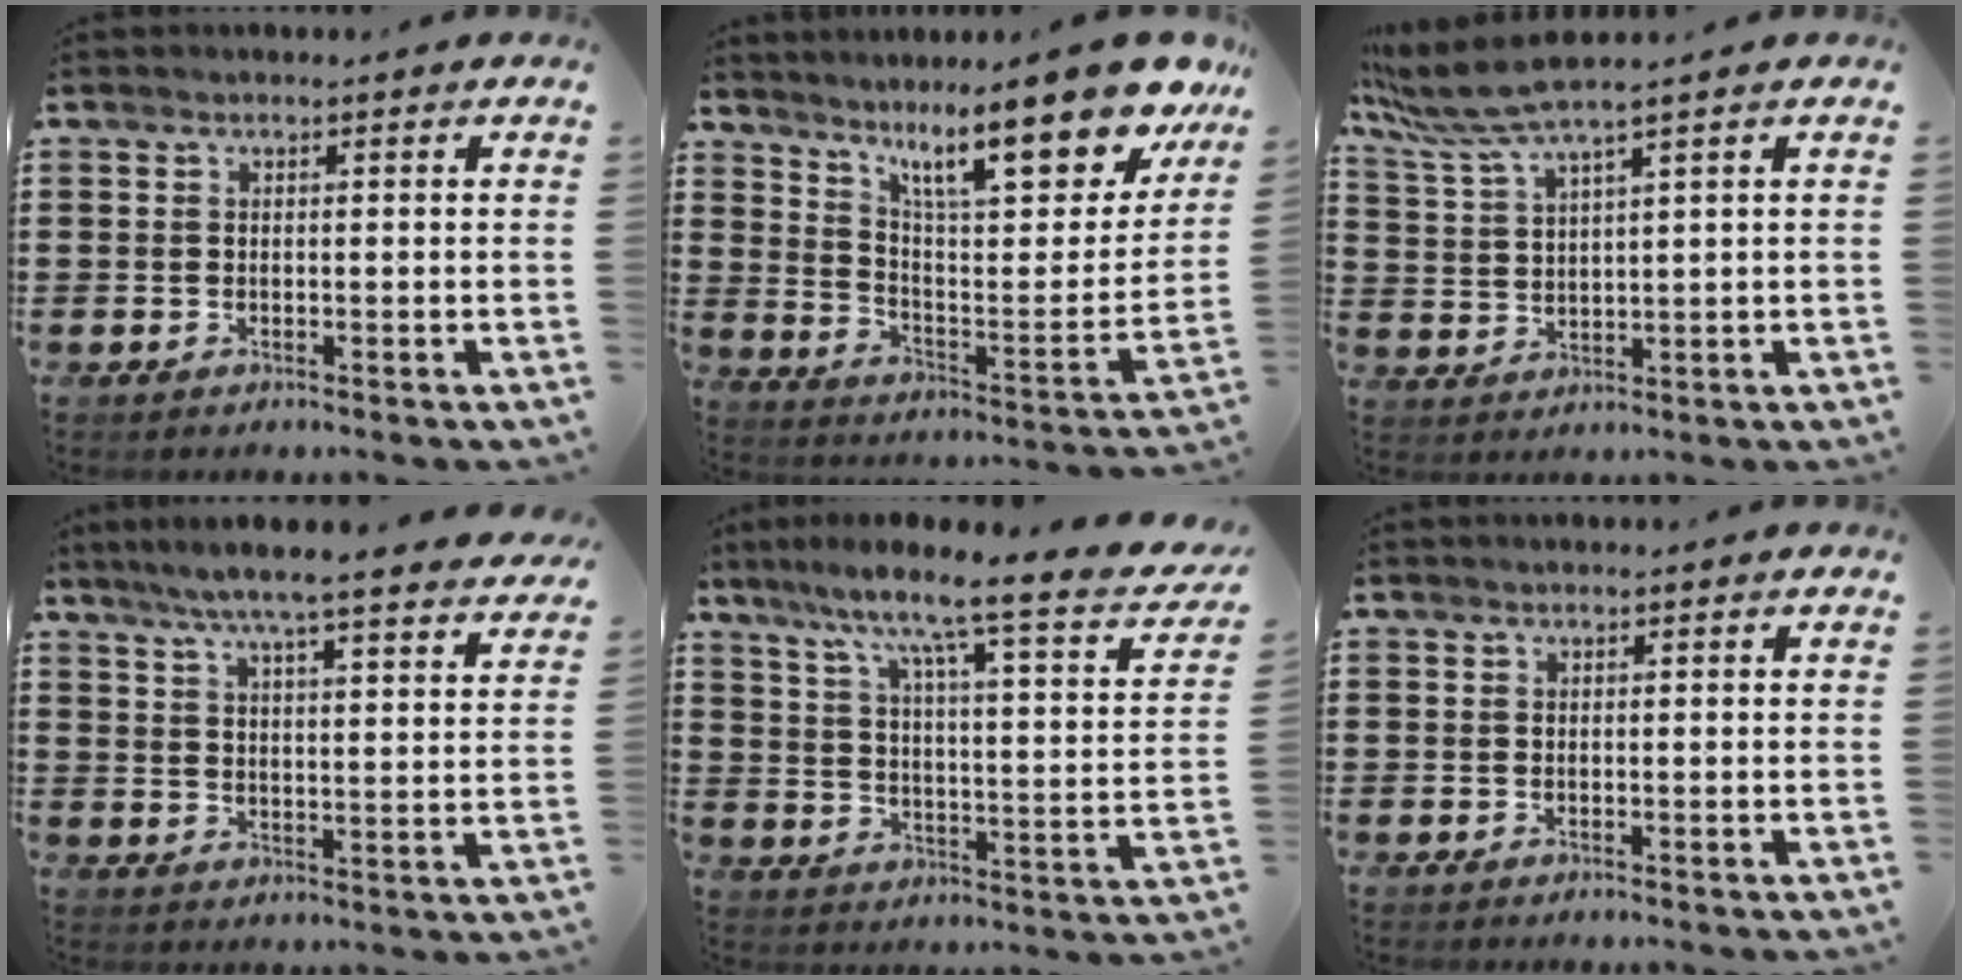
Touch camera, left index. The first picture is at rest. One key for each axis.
{"total": 15.3, "fx": 11.3, "fy": 2.6, "fz": 10.0, "tx": -0.175, "ty": -0.067, "tz": 0.184}
{"total": 6.5, "fx": 5.0, "fy": 0.3, "fz": 4.1, "tx": -0.107, "ty": -0.017, "tz": 0.085}
{"total": 6.4, "fx": 5.7, "fy": -0.4, "fz": 2.8, "tx": -0.077, "ty": -0.031, "tz": 0.096}
{"total": 7.4, "fx": 6.1, "fy": -0.5, "fz": 4.2, "tx": -0.094, "ty": -0.062, "tz": 0.084}
{"total": 0.0}